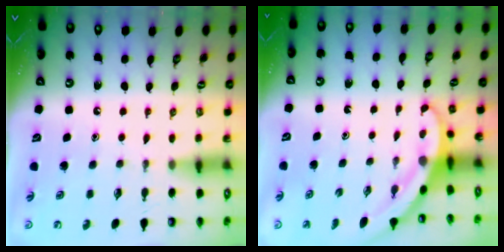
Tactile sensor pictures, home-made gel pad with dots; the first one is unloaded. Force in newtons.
{"total": 3.2, "press": 3.2, "slide": 0.1}